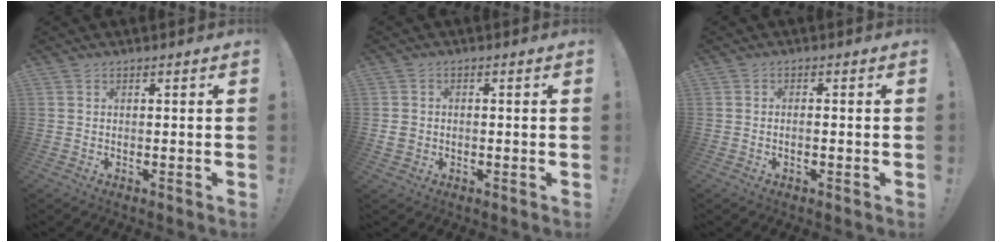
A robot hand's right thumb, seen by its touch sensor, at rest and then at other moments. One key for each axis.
{"total": 3.2, "fx": -0.6, "fy": 2.8, "fz": 1.4, "tx": -0.023, "ty": 0.010, "tz": -0.007}
{"total": 1.4, "fx": -0.9, "fy": 0.3, "fz": 1.1, "tx": -0.027, "ty": 0.007, "tz": -0.014}